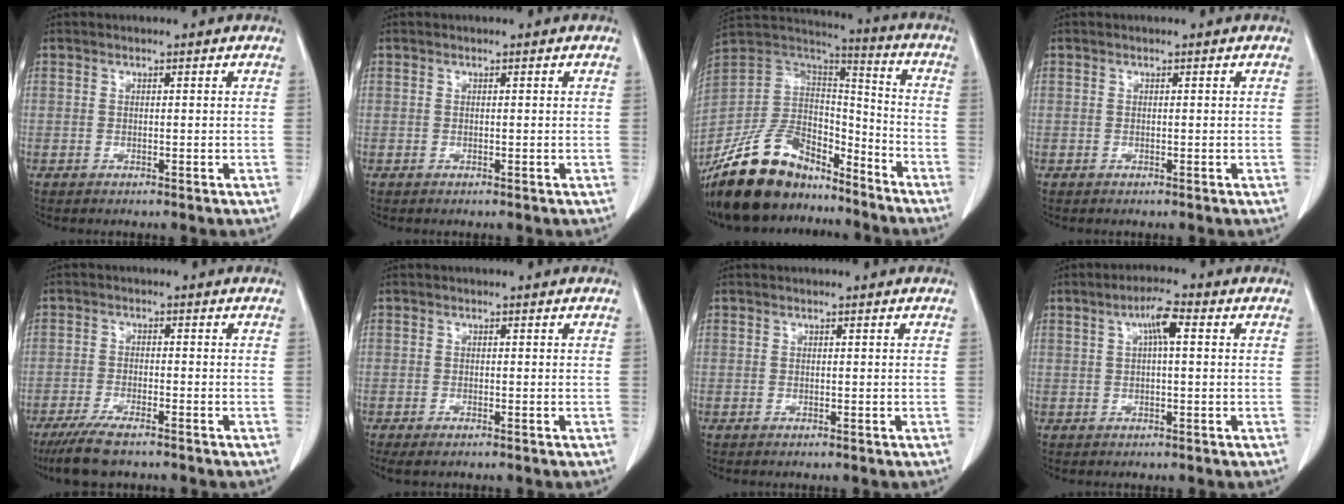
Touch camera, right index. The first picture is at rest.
{"total": 0.0}
{"total": 19.7, "force": [-15.4, 8.5, 8.7], "torque": [-0.183, 0.029, -0.278]}
{"total": 0.0}
{"total": 6.9, "force": [-5.3, 1.2, 4.2], "torque": [-0.080, -0.019, -0.087]}
{"total": 2.0, "force": [-1.5, 0.4, 1.3], "torque": [-0.021, -0.009, -0.019]}
{"total": 0.0}
{"total": 4.1, "force": [1.1, 0.5, 3.9], "torque": [-0.073, 0.011, 0.019]}